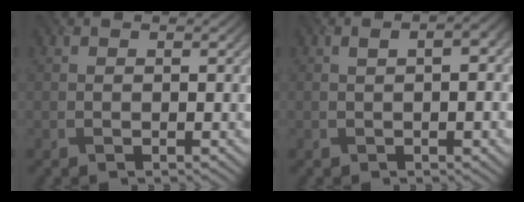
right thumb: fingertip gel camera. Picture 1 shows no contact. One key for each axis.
{"total": 3.9, "fx": 0.3, "fy": 1.3, "fz": 3.7, "tx": -0.048, "ty": 0.007, "tz": 0.008}